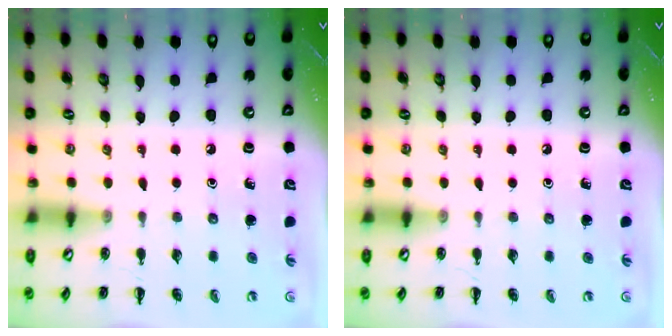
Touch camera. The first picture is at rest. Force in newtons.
{"total": 0.0}